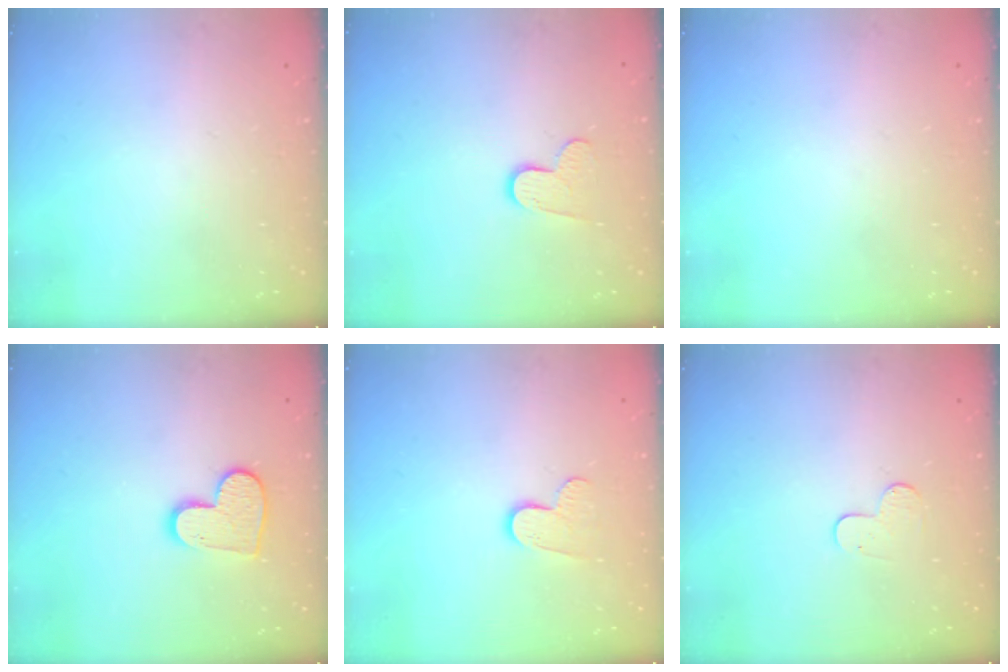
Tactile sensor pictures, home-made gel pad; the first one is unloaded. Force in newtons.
{"total": 7.1, "press": 7.1, "slide": 0.5}
{"total": 0.0}
{"total": 10.1, "press": 10.0, "slide": 0.6}
{"total": 6.9, "press": 6.9, "slide": 0.2}
{"total": 4.9, "press": 4.9, "slide": 0.4}